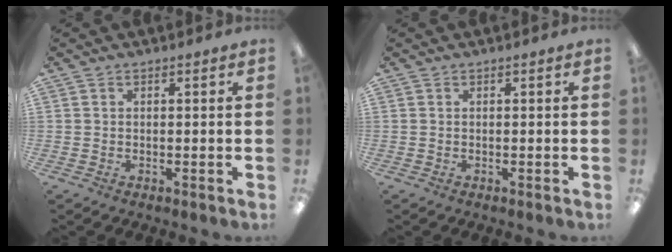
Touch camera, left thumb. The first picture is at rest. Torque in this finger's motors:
{"motor_torque": [-0.24, -0.24, 0.00, 0.00, 0.00]}